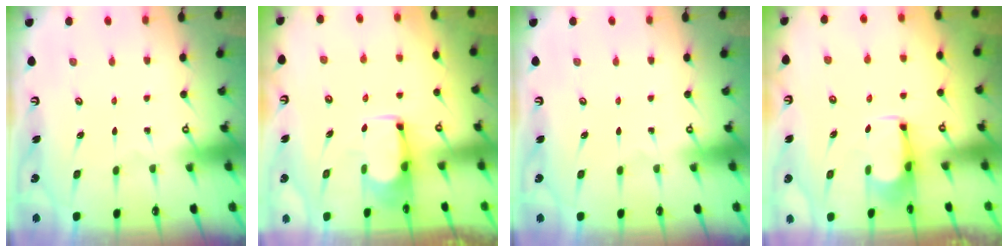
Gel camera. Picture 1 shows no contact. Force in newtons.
{"total": 1.8, "press": 1.7, "slide": 0.5}
{"total": 0.0}
{"total": 2.7, "press": 2.6, "slide": 0.9}